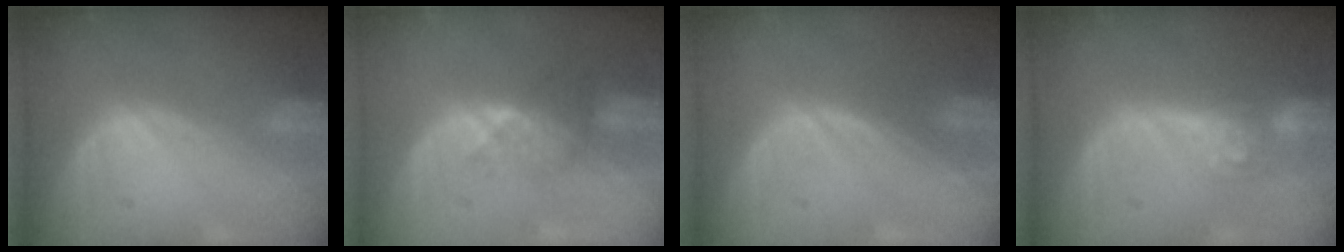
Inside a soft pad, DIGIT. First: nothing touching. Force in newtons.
{"total": 3.6, "press": 3.2, "slide": 1.6}
{"total": 0.0}
{"total": 4.6, "press": 4.0, "slide": 2.3}